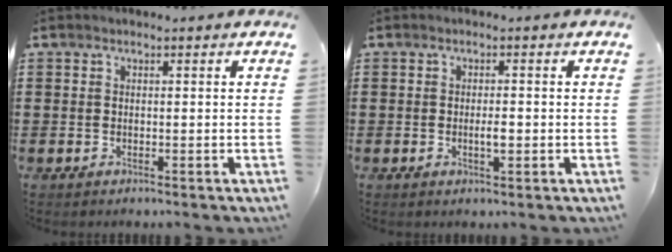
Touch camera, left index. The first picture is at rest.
{"total": 2.2, "force": [-0.3, 0.6, 2.1], "torque": [-0.040, 0.000, -0.005]}